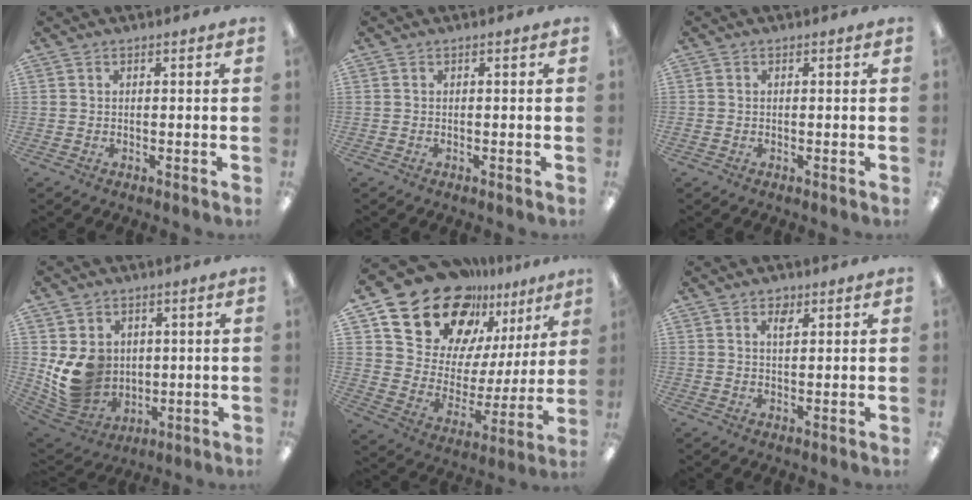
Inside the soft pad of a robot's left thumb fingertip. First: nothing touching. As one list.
[{"total": 0.0}, {"total": 0.6, "force": [0.0, 0.5, 0.3], "torque": [-0.005, 0.005, -0.001]}, {"total": 11.2, "force": [1.9, 10.1, 4.4], "torque": [-0.107, -0.014, 0.045]}, {"total": 21.1, "force": [16.9, 10.7, 6.7], "torque": [-0.131, -0.123, 0.309]}, {"total": 2.8, "force": [1.8, 1.3, 1.7], "torque": [-0.022, -0.004, 0.029]}]